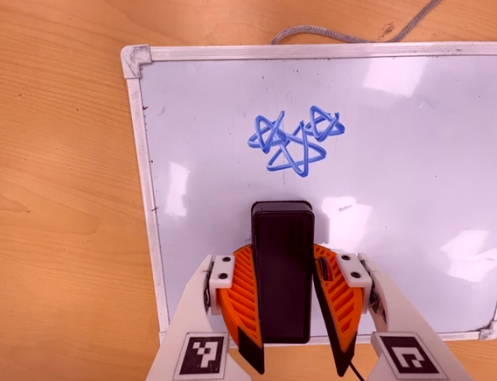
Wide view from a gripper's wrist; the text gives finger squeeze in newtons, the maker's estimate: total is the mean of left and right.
{"total": 9.2, "left": 7.5, "right": 11.0}